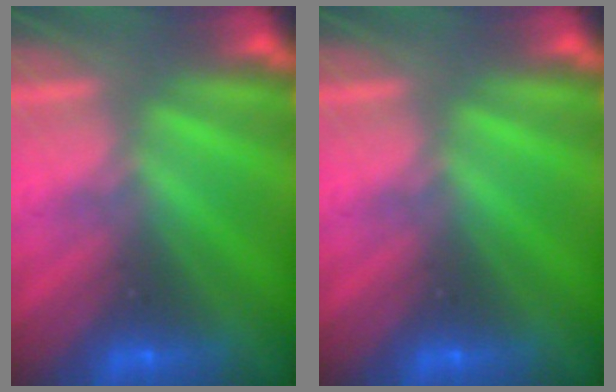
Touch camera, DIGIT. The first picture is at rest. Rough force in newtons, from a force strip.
{"total": 0.0}